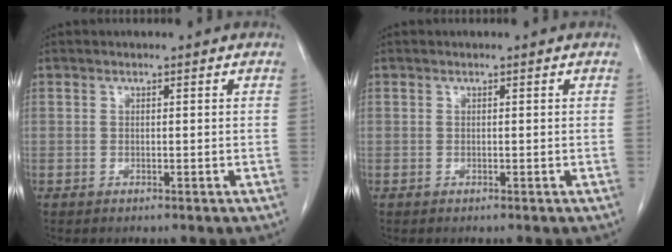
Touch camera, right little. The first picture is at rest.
{"total": 0.0}